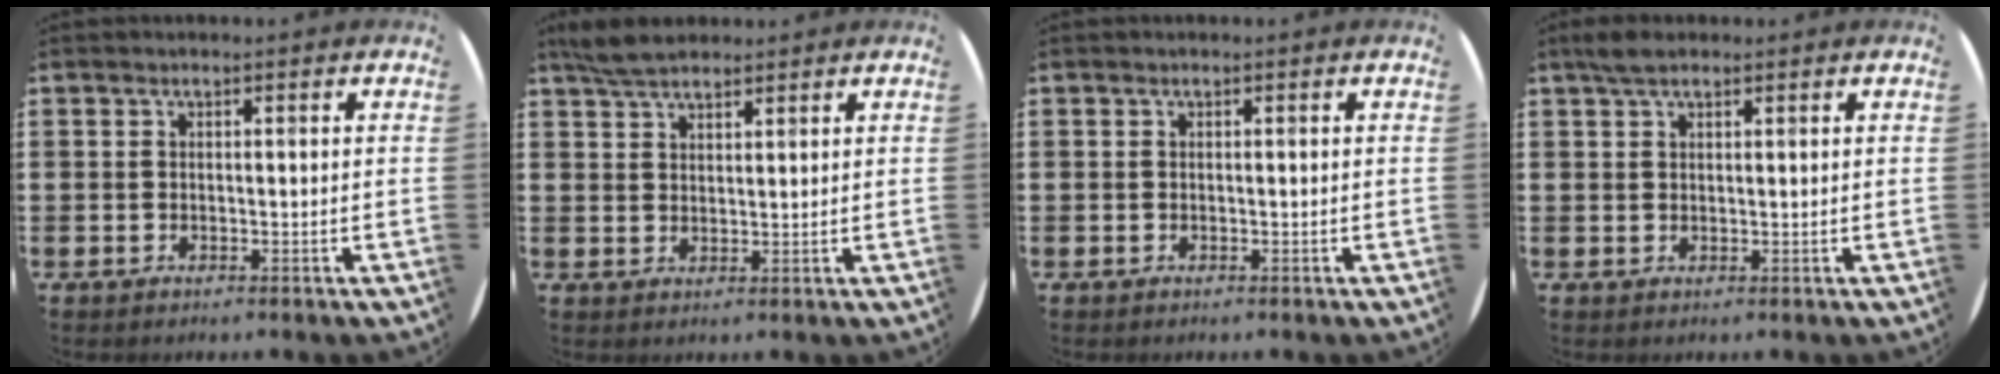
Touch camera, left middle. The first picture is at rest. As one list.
[{"total": 4.8, "force": [4.1, 1.6, 1.9], "torque": [-0.047, 0.000, 0.079]}, {"total": 0.0}, {"total": 2.4, "force": [1.8, 0.9, 1.3], "torque": [-0.030, 0.006, 0.034]}]